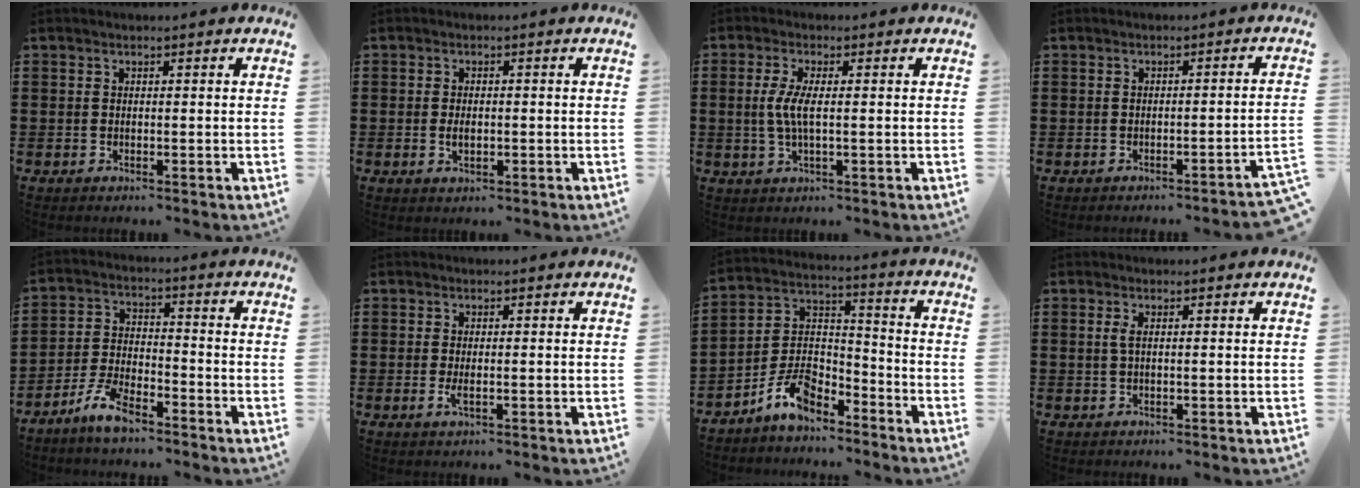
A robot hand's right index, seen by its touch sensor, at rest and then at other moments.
{"total": 2.0, "force": [-0.2, 1.1, 1.6], "torque": [-0.033, 0.003, -0.004]}
{"total": 4.4, "force": [-0.2, 1.1, 4.3], "torque": [-0.106, -0.009, -0.015]}
{"total": 1.4, "force": [-1.1, -0.3, 0.8], "torque": [-0.015, -0.001, -0.023]}
{"total": 6.7, "force": [-5.4, 2.0, 3.4], "torque": [-0.093, 0.002, -0.108]}
{"total": 1.4, "force": [-0.2, 0.4, 1.3], "torque": [-0.025, -0.003, -0.004]}
{"total": 6.8, "force": [-5.5, 2.8, 2.8], "torque": [-0.066, 0.015, -0.108]}
{"total": 1.3, "force": [0.1, 0.2, 1.2], "torque": [-0.025, 0.000, 0.001]}